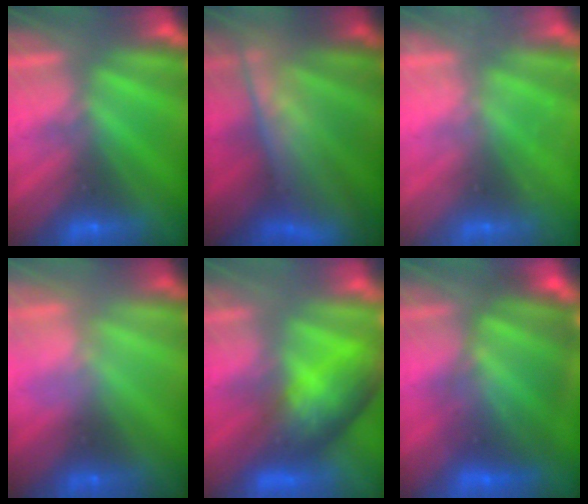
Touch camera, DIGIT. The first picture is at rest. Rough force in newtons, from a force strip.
{"total": 6.8}
{"total": 2.2}
{"total": 2.4}
{"total": 6.5}
{"total": 5.8}